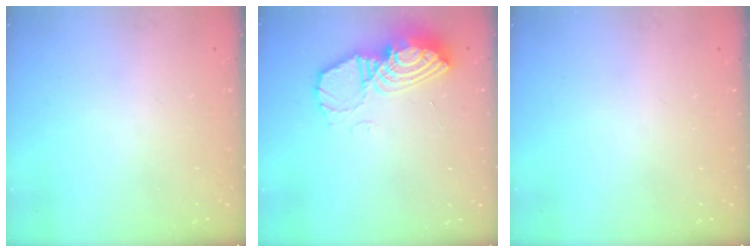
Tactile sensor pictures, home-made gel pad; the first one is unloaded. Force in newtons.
{"total": 12.9, "press": 12.9, "slide": 1.1}
{"total": 0.0}